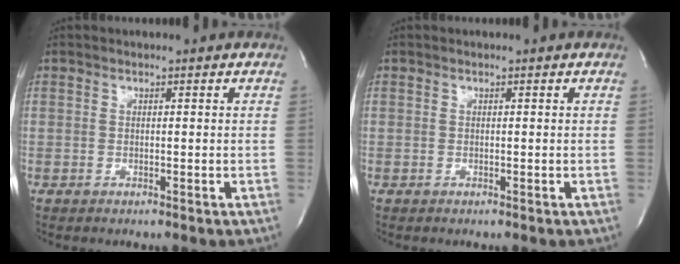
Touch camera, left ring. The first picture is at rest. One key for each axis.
{"total": 0.0}